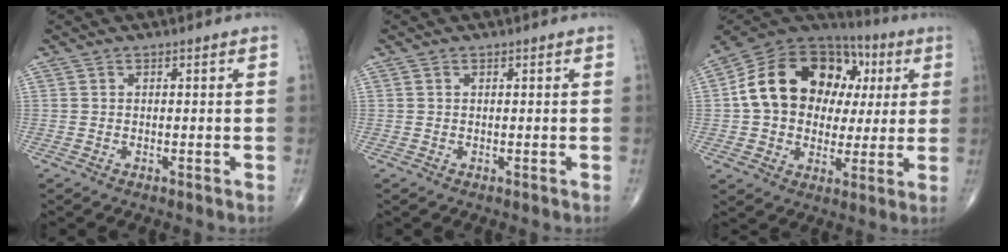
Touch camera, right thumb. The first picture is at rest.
{"total": 0.0}
{"total": 21.8, "force": [3.7, 16.1, 14.2], "torque": [-0.209, 0.032, 0.061]}